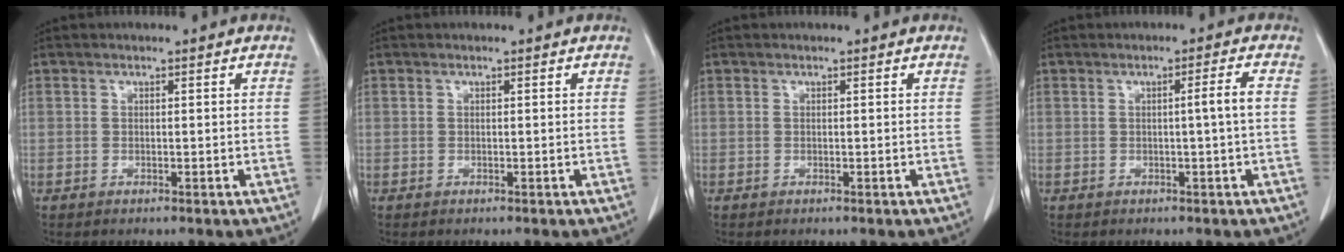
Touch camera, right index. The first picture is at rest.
{"total": 0.0}
{"total": 0.0}
{"total": 2.4, "force": [-0.1, -0.7, 2.3], "torque": [-0.035, 0.000, 0.000]}